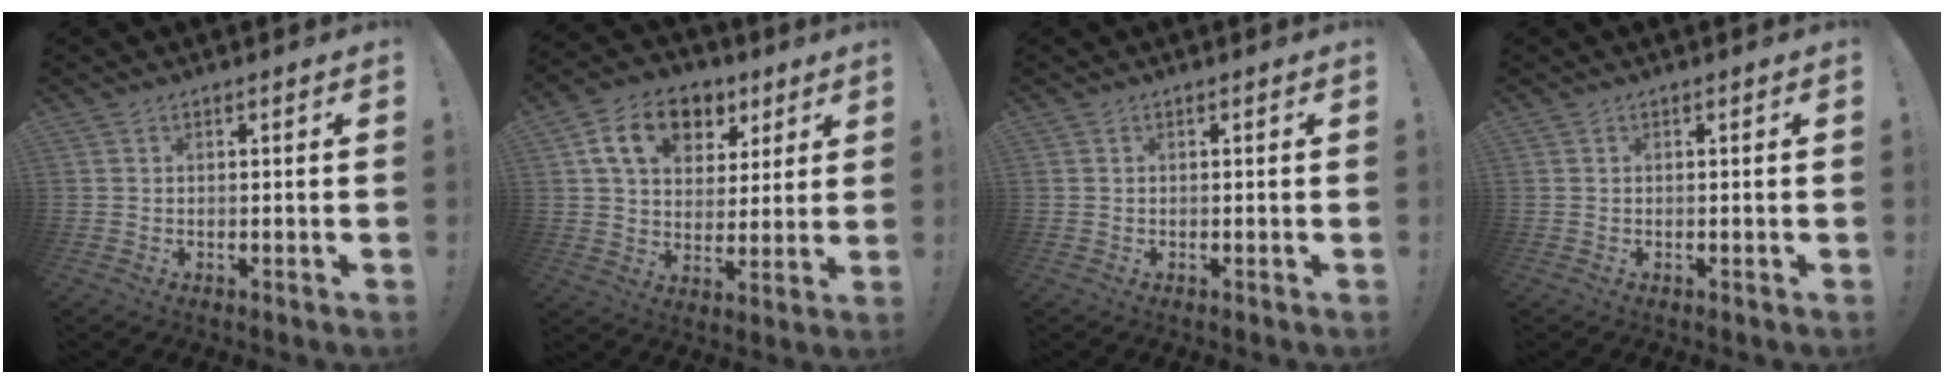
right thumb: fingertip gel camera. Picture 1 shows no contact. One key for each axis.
{"total": 14.7, "fx": 6.6, "fy": 10.6, "fz": 7.7, "tx": -0.116, "ty": -0.019, "tz": 0.124}
{"total": 0.0}
{"total": 0.0}